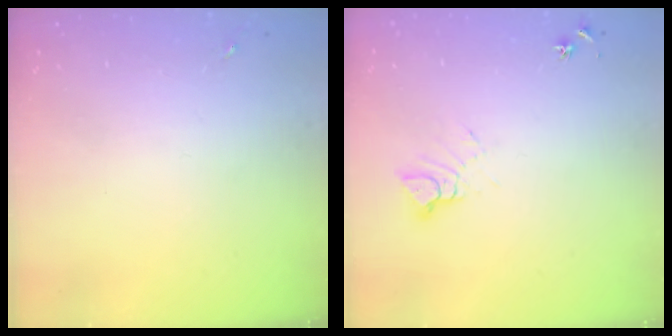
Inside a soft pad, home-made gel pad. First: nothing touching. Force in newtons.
{"total": 6.0, "press": 6.0, "slide": 0.4}